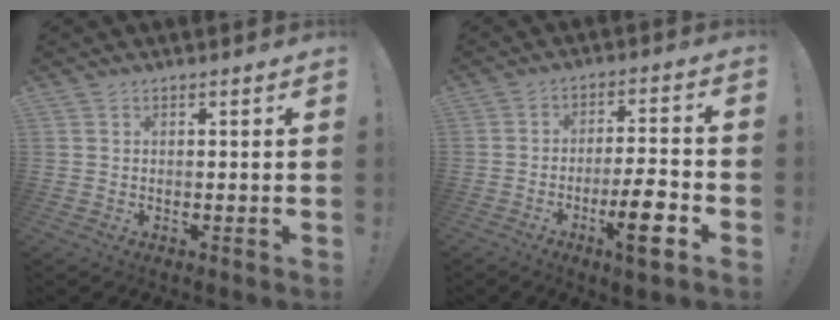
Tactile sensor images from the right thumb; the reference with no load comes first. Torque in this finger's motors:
{"motor_torque": [2.20, 1.66, 0.80, -1.97, 0.49]}